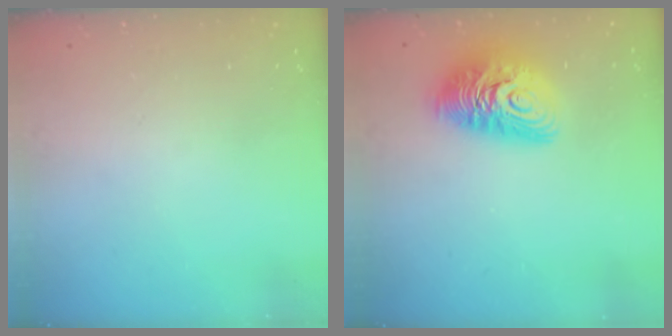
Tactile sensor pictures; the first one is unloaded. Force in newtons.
{"total": 12.9, "press": 12.9, "slide": 1.0}